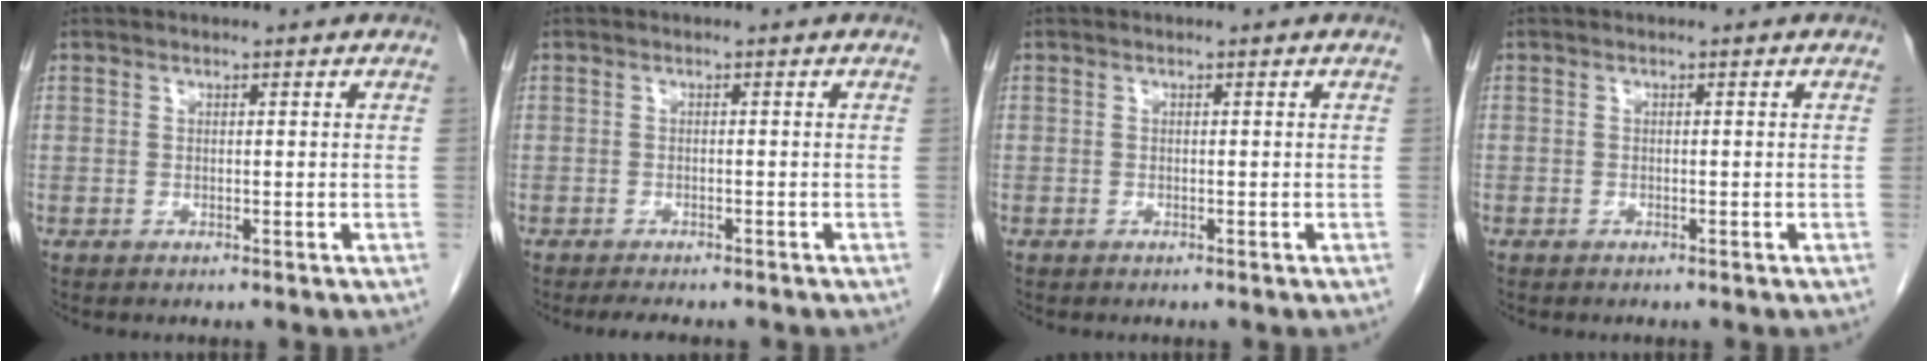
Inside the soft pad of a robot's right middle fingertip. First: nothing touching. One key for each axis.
{"total": 4.1, "fx": -3.5, "fy": 0.9, "fz": 1.8, "tx": -0.025, "ty": -0.008, "tz": -0.047}
{"total": 0.0}
{"total": 0.0}